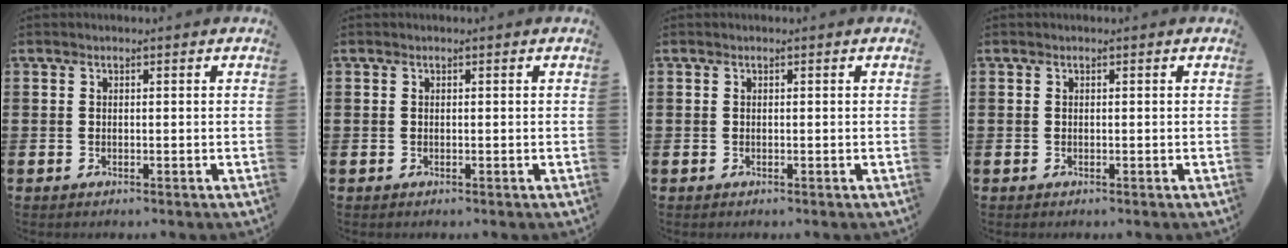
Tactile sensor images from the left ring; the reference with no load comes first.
{"total": 0.0}
{"total": 0.0}
{"total": 0.0}